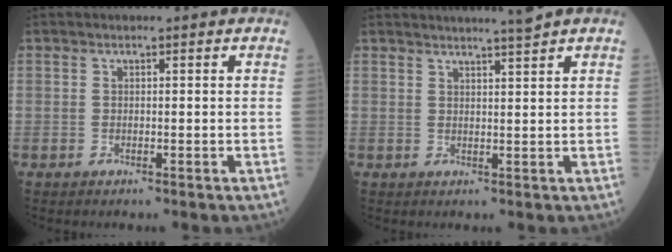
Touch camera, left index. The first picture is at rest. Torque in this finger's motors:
{"motor_torque": [-0.23, 0.09, -0.57, 0.00]}